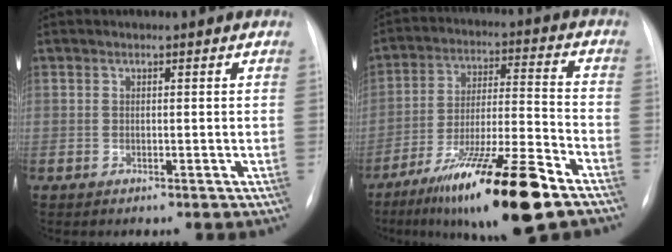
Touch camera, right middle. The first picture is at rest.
{"total": 17.6, "force": [-11.3, 0.9, 13.4], "torque": [-0.224, -0.025, -0.190]}